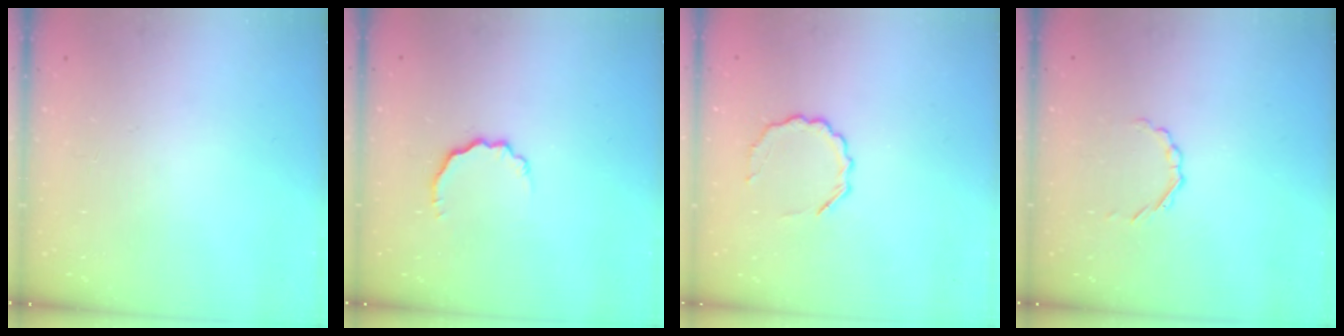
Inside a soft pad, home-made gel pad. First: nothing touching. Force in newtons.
{"total": 4.1, "press": 3.9, "slide": 1.0}
{"total": 7.2, "press": 7.1, "slide": 1.5}
{"total": 1.8, "press": 1.7, "slide": 0.7}